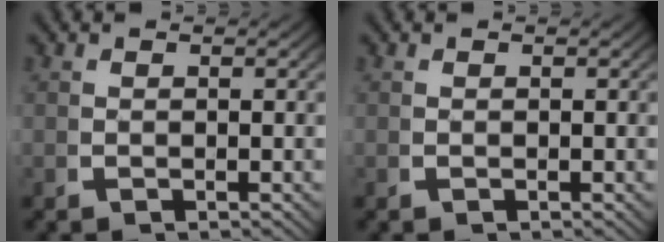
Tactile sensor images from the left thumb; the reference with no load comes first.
{"total": 0.0}